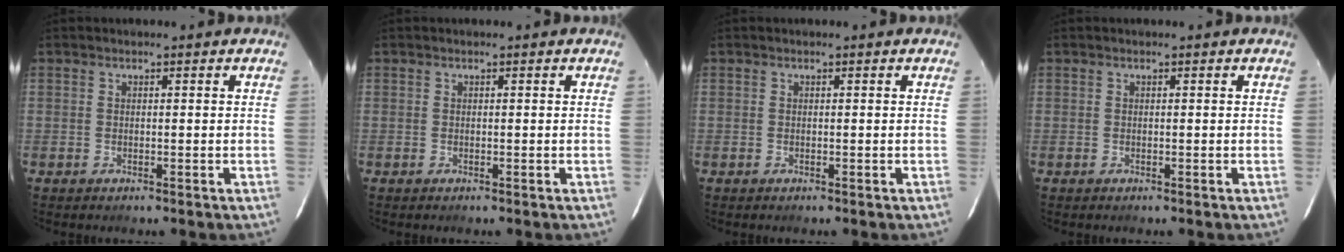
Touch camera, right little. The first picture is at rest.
{"total": 0.0}
{"total": 0.0}
{"total": 0.0}